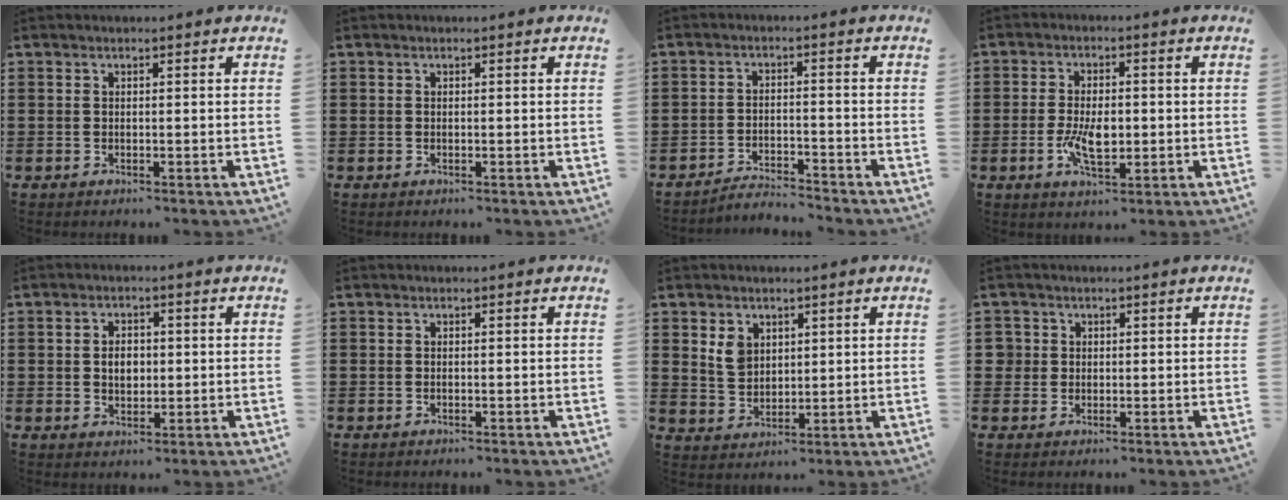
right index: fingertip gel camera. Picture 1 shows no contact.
{"total": 0.0}
{"total": 3.1, "force": [-3.1, 0.0, 0.1], "torque": [-0.010, 0.002, -0.065]}
{"total": 5.9, "force": [-1.0, 2.6, 5.2], "torque": [-0.097, -0.004, -0.019]}
{"total": 3.1, "force": [0.1, 2.0, 2.3], "torque": [-0.041, 0.005, -0.003]}
{"total": 0.0}
{"total": 4.1, "force": [2.1, 3.1, 1.8], "torque": [-0.048, 0.012, 0.039]}
{"total": 2.0, "force": [0.4, 2.0, 0.3], "torque": [-0.017, 0.011, 0.005]}